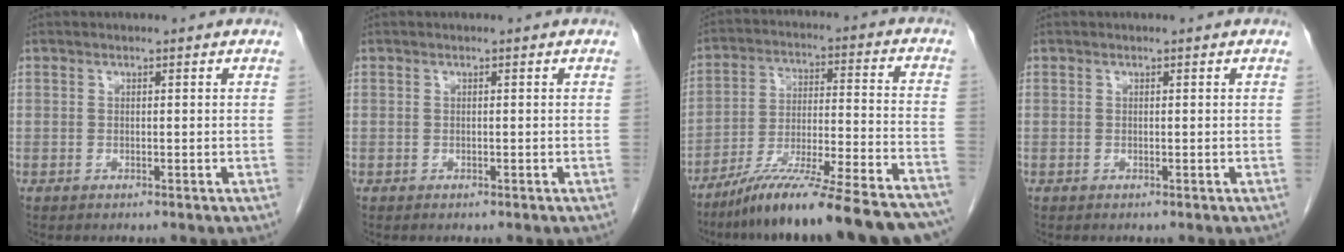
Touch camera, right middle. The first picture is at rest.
{"total": 0.0}
{"total": 24.9, "force": [-21.0, 1.1, 13.3], "torque": [-0.152, -0.011, -0.321]}
{"total": 0.0}